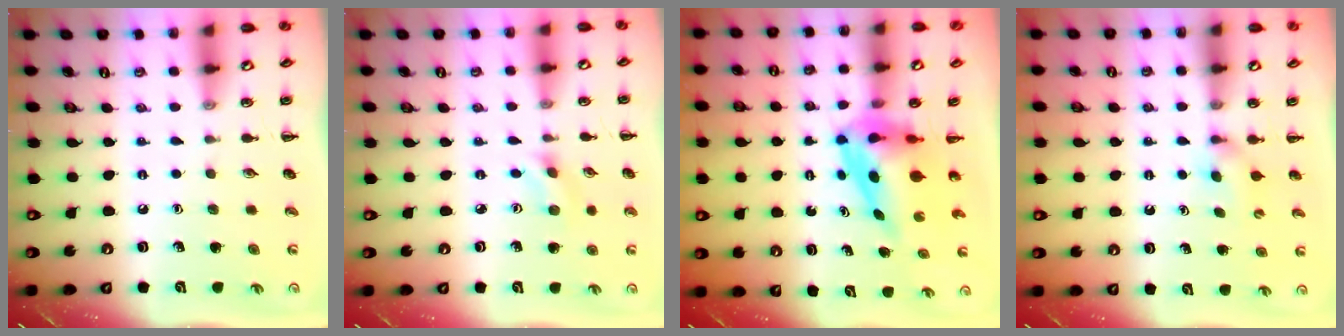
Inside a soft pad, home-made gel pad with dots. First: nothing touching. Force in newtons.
{"total": 1.9, "press": 1.7, "slide": 0.8}
{"total": 6.5, "press": 6.3, "slide": 1.6}
{"total": 4.2, "press": 4.1, "slide": 0.8}